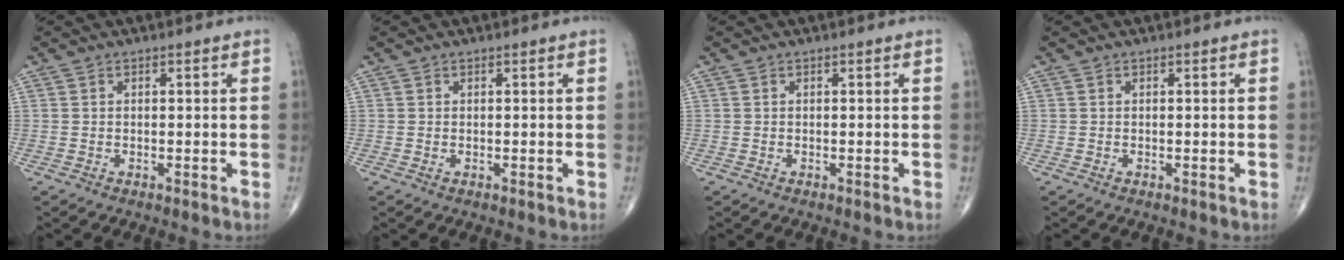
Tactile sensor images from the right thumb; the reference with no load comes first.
{"total": 0.0}
{"total": 0.0}
{"total": 0.0}